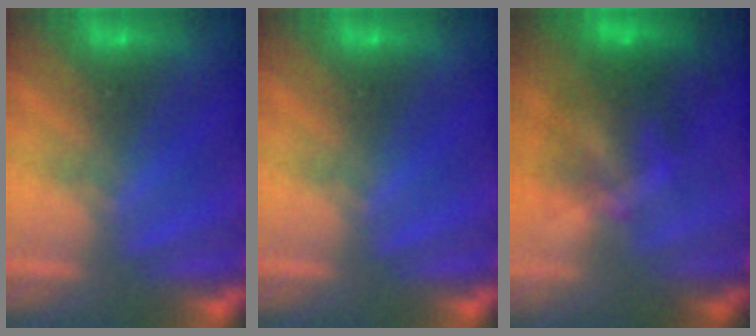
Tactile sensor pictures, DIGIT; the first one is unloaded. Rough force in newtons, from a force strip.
{"total": 0.0}
{"total": 7.7}